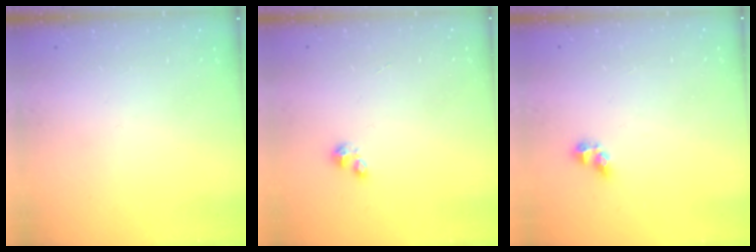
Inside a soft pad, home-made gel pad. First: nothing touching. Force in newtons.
{"total": 0.9, "press": 0.9, "slide": 0.1}
{"total": 3.3, "press": 3.3, "slide": 0.2}